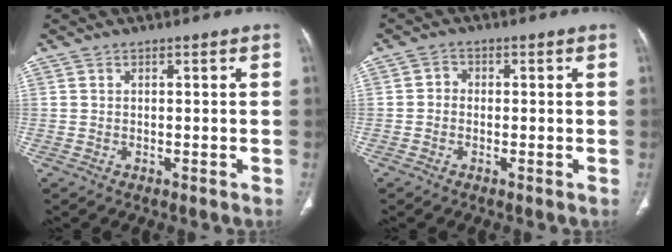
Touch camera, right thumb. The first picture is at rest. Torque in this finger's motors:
{"motor_torque": [-0.24, 0.26, 0.21, -0.38, -0.11]}